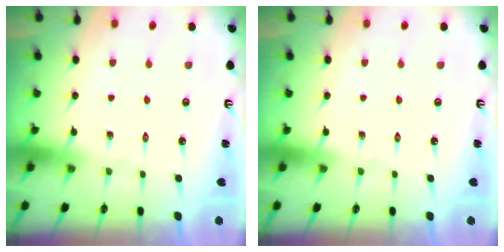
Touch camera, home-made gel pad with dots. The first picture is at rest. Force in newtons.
{"total": 0.0}